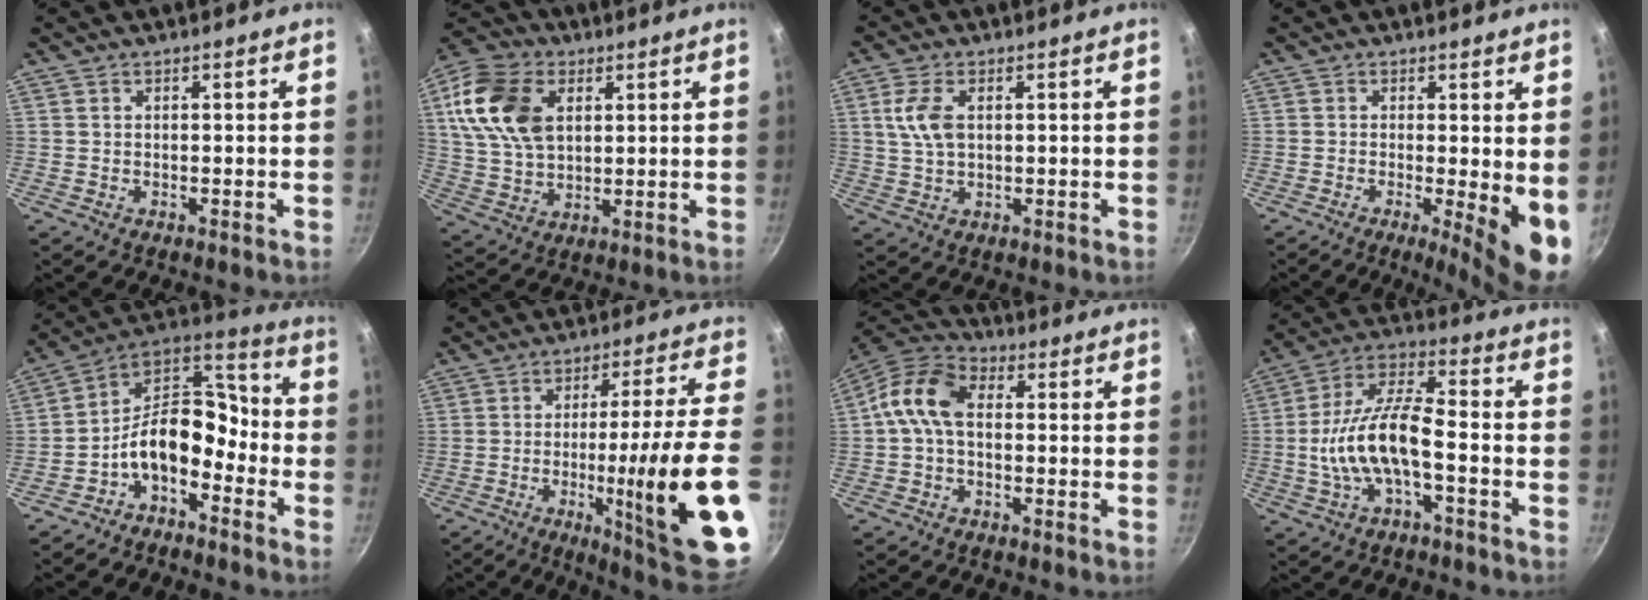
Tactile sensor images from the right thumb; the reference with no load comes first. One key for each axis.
{"total": 15.9, "fx": 4.3, "fy": 10.7, "fz": 10.9, "tx": -0.195, "ty": -0.002, "tz": 0.081}
{"total": 6.1, "fx": 1.4, "fy": 3.4, "fz": 4.9, "tx": -0.098, "ty": 0.001, "tz": 0.027}
{"total": 8.8, "fx": -0.7, "fy": 2.2, "fz": 8.5, "tx": -0.103, "ty": -0.015, "tz": -0.005}
{"total": 13.5, "fx": -5.8, "fy": 8.2, "fz": 9.0, "tx": -0.124, "ty": 0.081, "tz": -0.123}
{"total": 23.6, "fx": -6.1, "fy": 2.0, "fz": 22.7, "tx": -0.309, "ty": 0.011, "tz": -0.076}
{"total": 9.5, "fx": 0.4, "fy": 6.4, "fz": 7.1, "tx": -0.122, "ty": 0.028, "tz": -0.011}
{"total": 13.6, "fx": -3.3, "fy": 5.1, "fz": 12.2, "tx": -0.235, "ty": 0.041, "tz": -0.071}